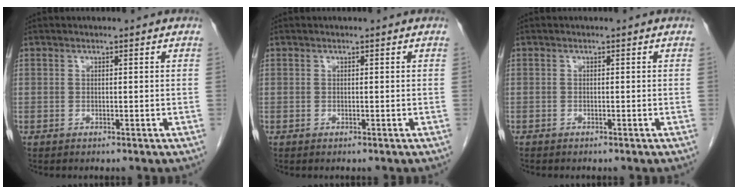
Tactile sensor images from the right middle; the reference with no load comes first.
{"total": 0.0}
{"total": 0.5, "force": [-0.5, 0.2, 0.1], "torque": [-0.007, 0.002, -0.012]}